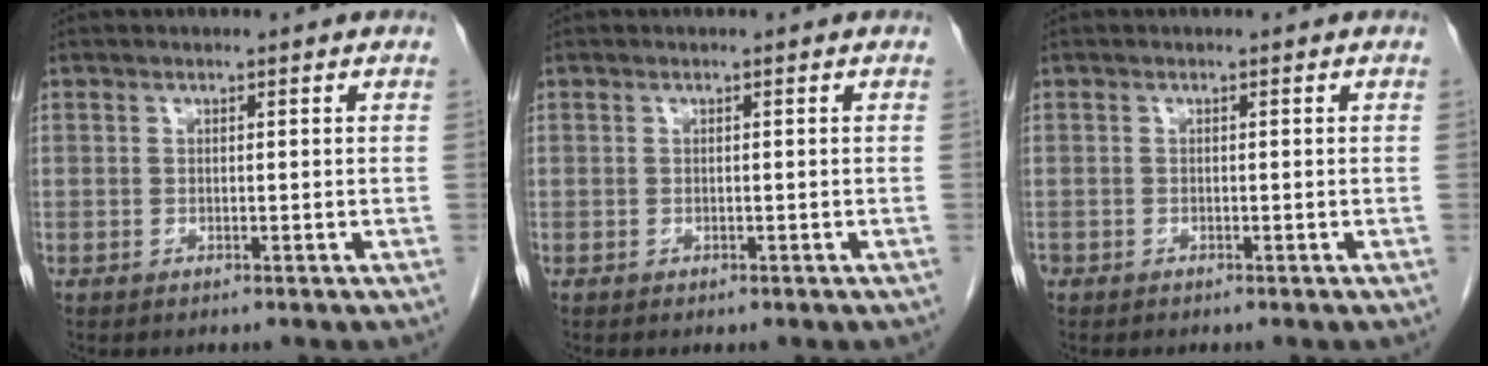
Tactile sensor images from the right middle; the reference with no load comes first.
{"total": 0.0}
{"total": 0.7, "force": [-0.5, 0.5, 0.1], "torque": [-0.005, 0.003, -0.012]}